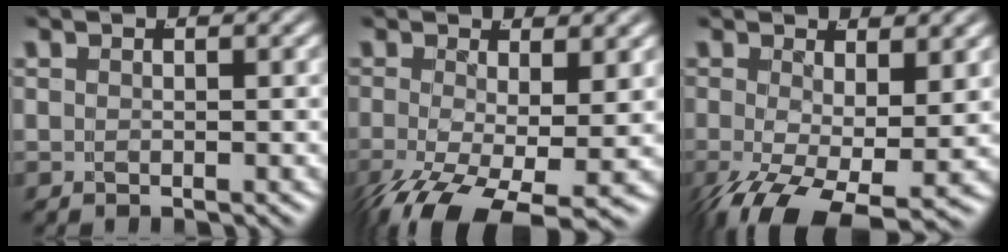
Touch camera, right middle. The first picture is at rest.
{"total": 8.3, "force": [-5.5, 3.2, 5.3], "torque": [-0.113, -0.063, -0.057]}
{"total": 7.3, "force": [-4.0, 3.3, 5.1], "torque": [-0.114, -0.062, -0.034]}